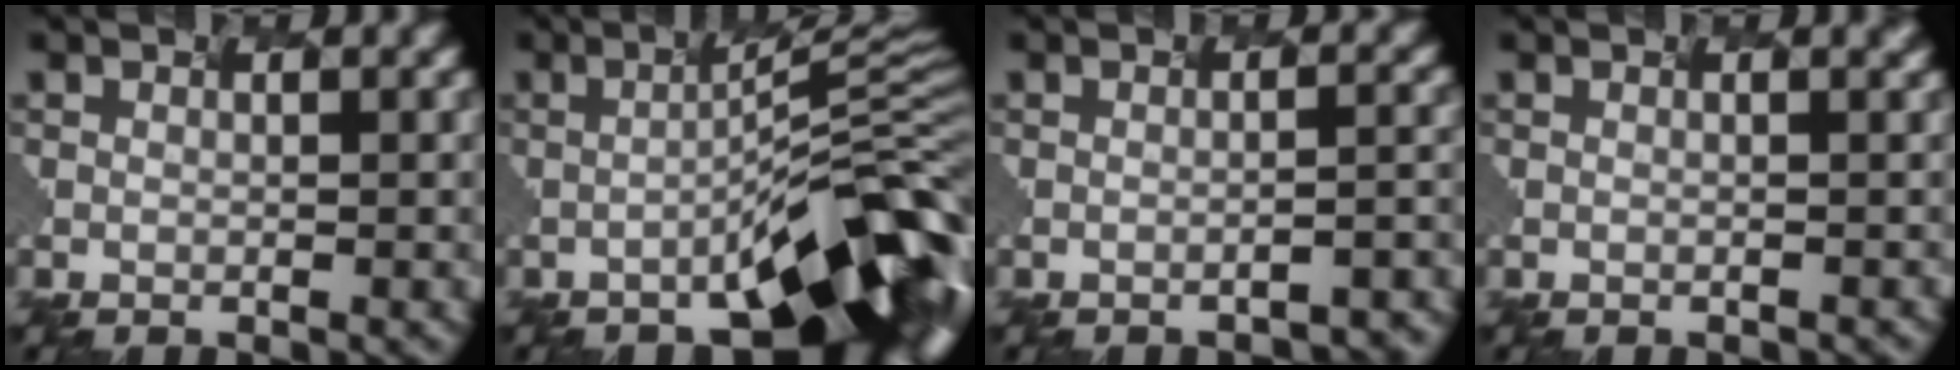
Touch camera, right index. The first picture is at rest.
{"total": 12.0, "force": [-4.6, 3.2, 10.6], "torque": [-0.146, 0.001, -0.064]}
{"total": 3.3, "force": [-2.2, 0.7, 2.3], "torque": [-0.019, 0.006, -0.024]}
{"total": 1.8, "force": [0.5, 1.1, 1.3], "torque": [0.015, 0.019, -0.007]}